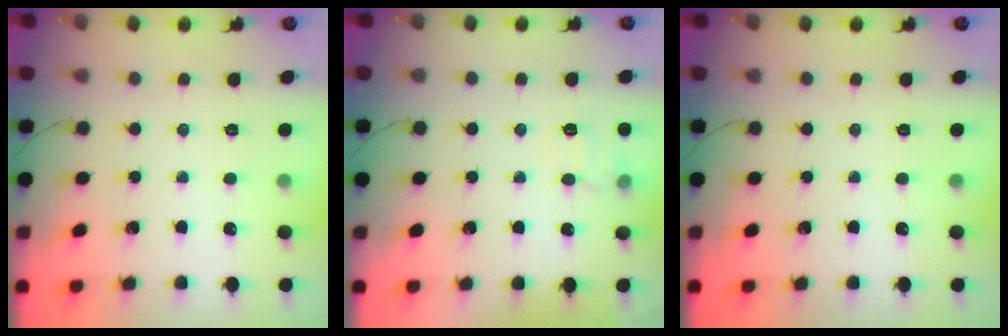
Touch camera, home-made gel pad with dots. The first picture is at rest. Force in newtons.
{"total": 9.1, "press": 8.9, "slide": 1.5}
{"total": 0.0}